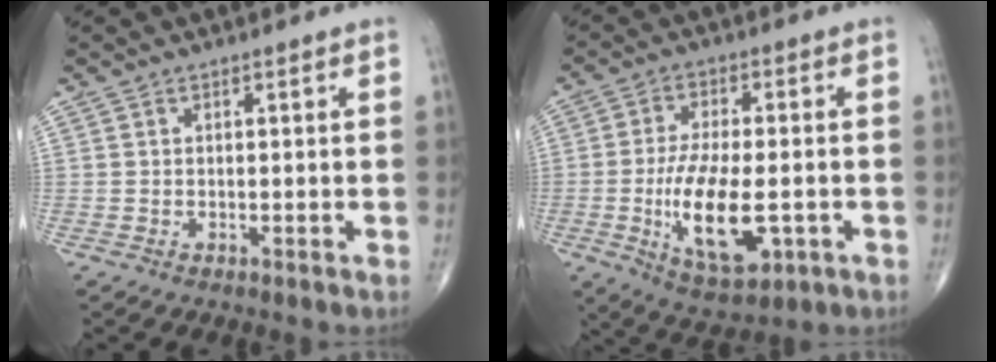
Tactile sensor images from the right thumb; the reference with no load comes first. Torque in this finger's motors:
{"motor_torque": [2.94, 2.07, 1.46, -0.79, 0.45]}